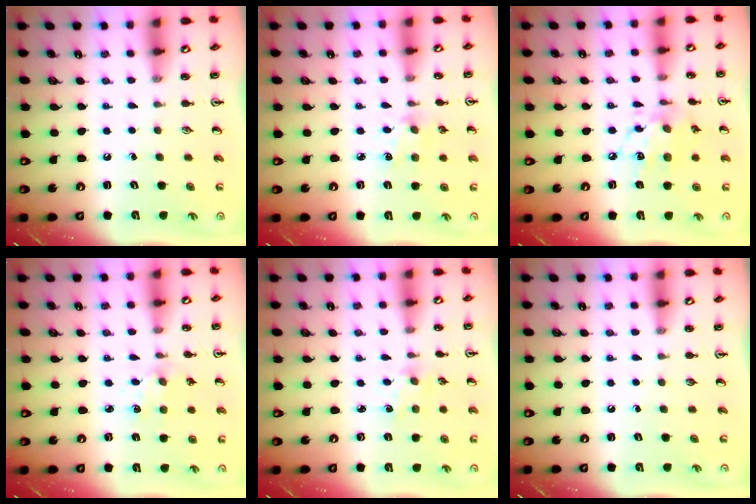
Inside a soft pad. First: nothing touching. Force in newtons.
{"total": 4.9, "press": 4.9, "slide": 0.7}
{"total": 10.4, "press": 10.4, "slide": 0.6}
{"total": 1.9, "press": 1.8, "slide": 0.2}
{"total": 1.6, "press": 1.6, "slide": 0.4}
{"total": 0.0}